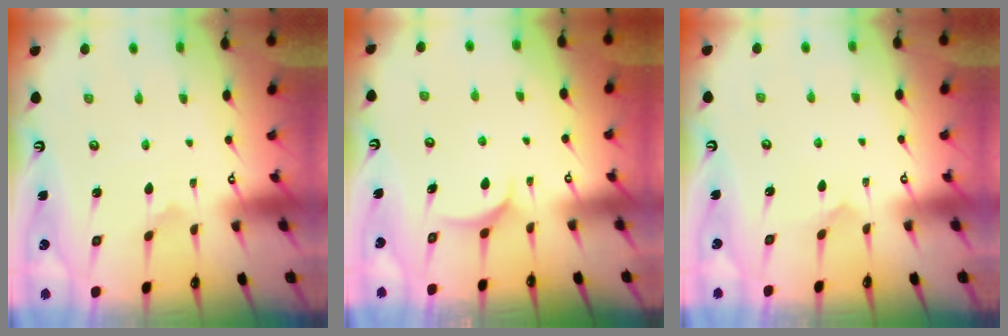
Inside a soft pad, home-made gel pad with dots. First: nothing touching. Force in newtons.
{"total": 5.2, "press": 5.2, "slide": 0.1}
{"total": 2.7, "press": 2.7, "slide": 0.3}